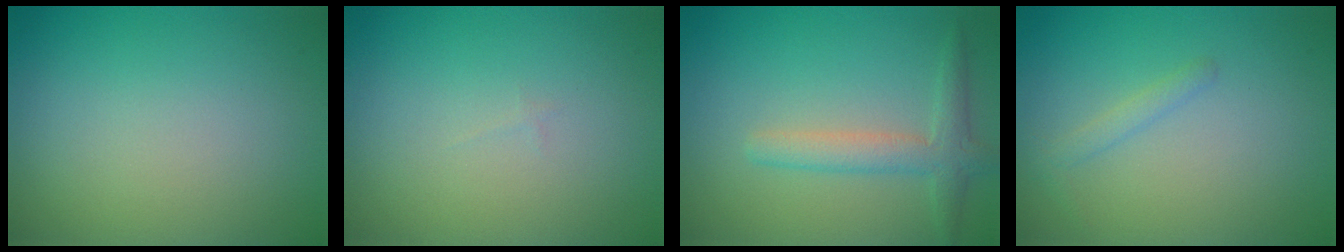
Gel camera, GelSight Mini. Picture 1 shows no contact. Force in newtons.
{"total": 0.0}
{"total": 2.8, "press": 2.8, "slide": 0.1}
{"total": 1.1, "press": 1.1, "slide": 0.0}